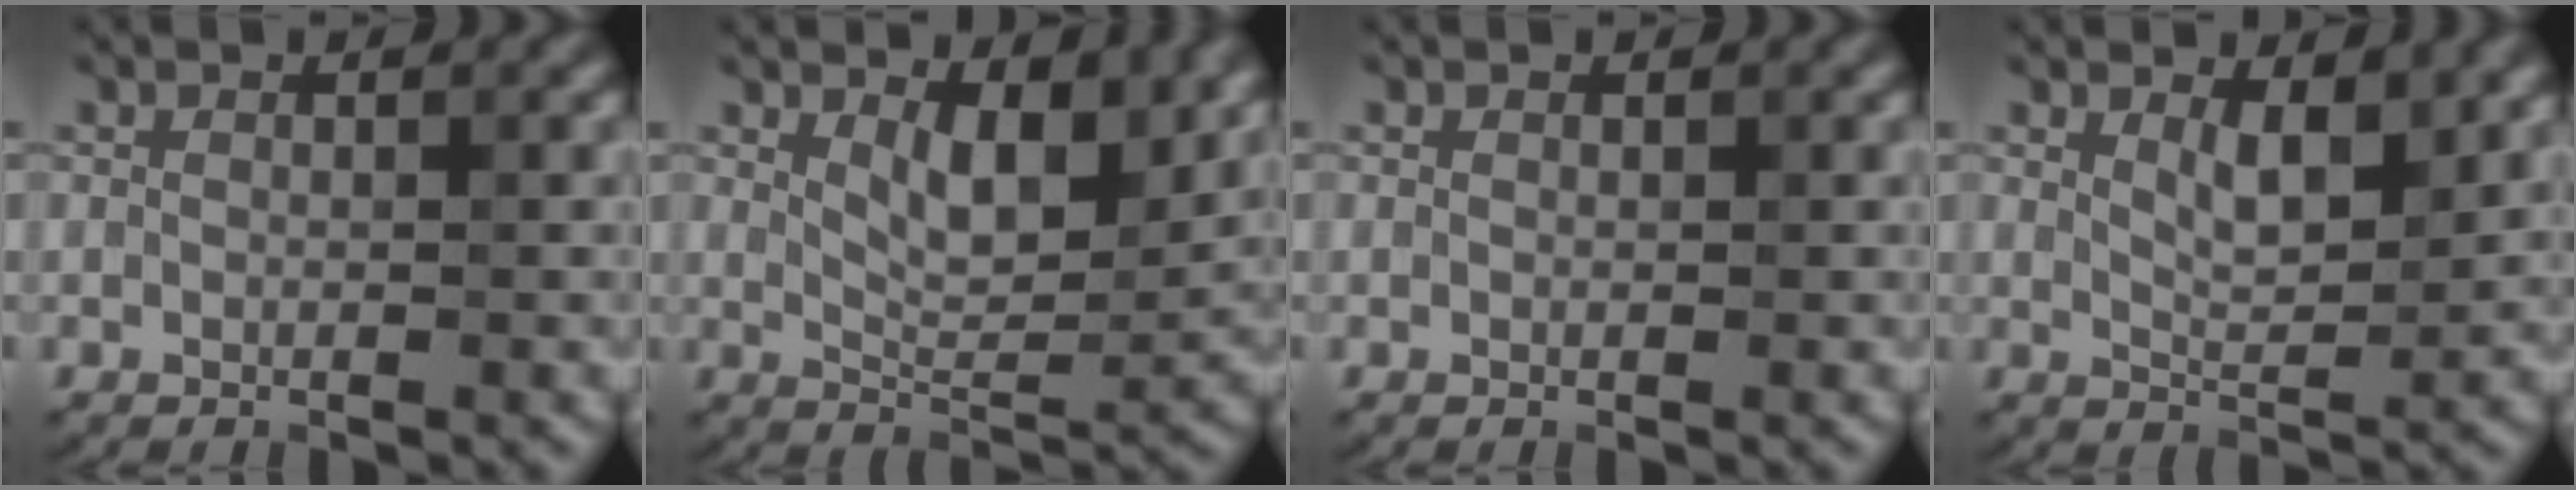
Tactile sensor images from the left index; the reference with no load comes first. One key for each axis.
{"total": 5.7, "fx": 2.7, "fy": 2.5, "fz": 4.3, "tx": -0.074, "ty": -0.010, "tz": 0.042}
{"total": 0.0}
{"total": 2.9, "fx": 1.6, "fy": 0.9, "fz": 2.2, "tx": -0.038, "ty": -0.008, "tz": 0.031}